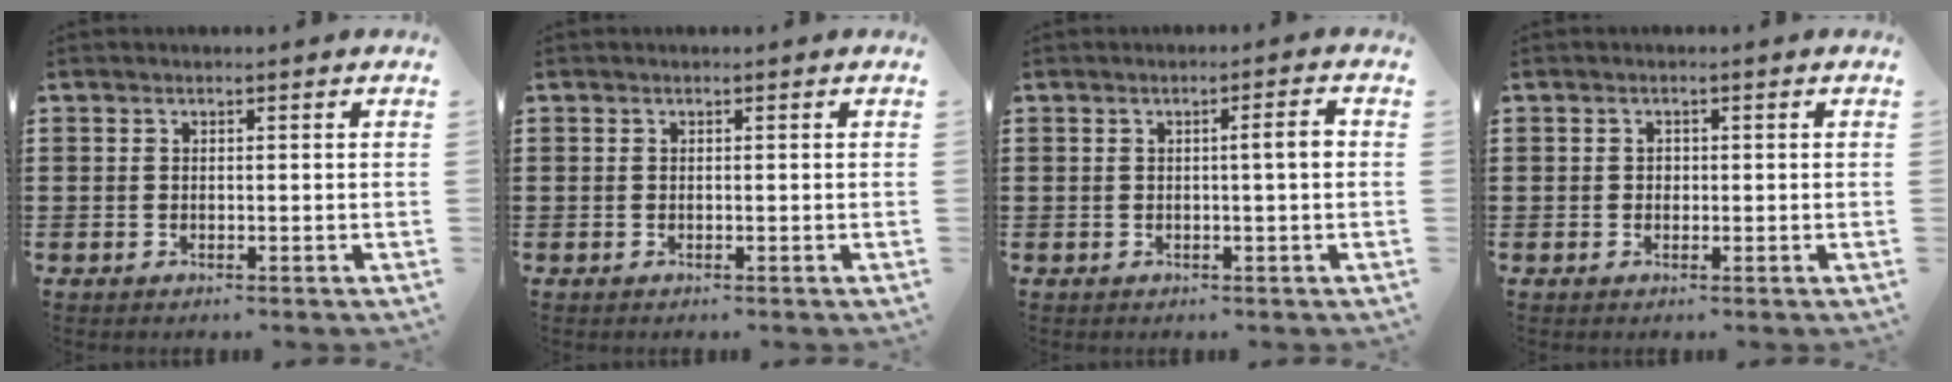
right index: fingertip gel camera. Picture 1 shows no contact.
{"total": 0.0}
{"total": 2.6, "force": [0.1, 0.1, 2.6], "torque": [-0.046, -0.002, -0.001]}
{"total": 0.7, "force": [0.0, 0.6, 0.3], "torque": [-0.009, 0.002, 0.000]}